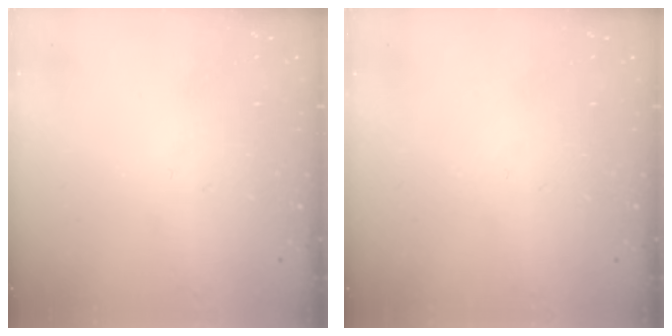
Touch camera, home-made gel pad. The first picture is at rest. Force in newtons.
{"total": 0.0}